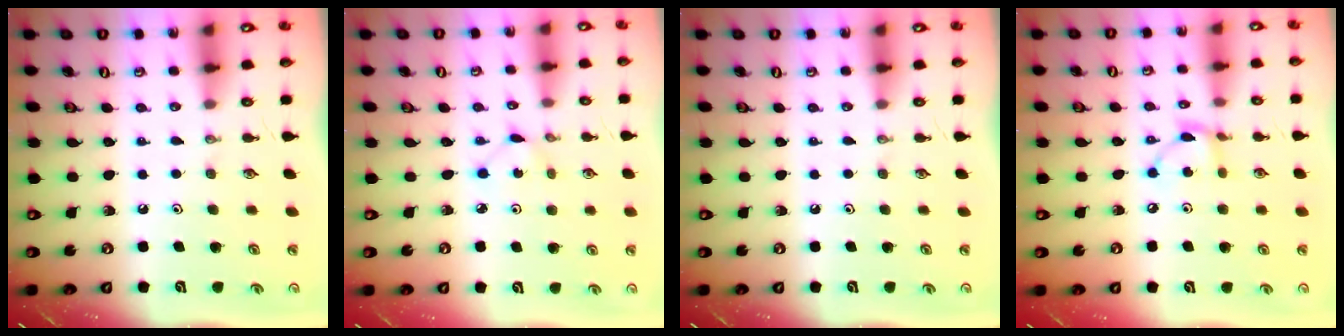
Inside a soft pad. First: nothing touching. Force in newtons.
{"total": 1.1, "press": 1.1, "slide": 0.1}
{"total": 0.0}
{"total": 7.1, "press": 7.1, "slide": 0.1}